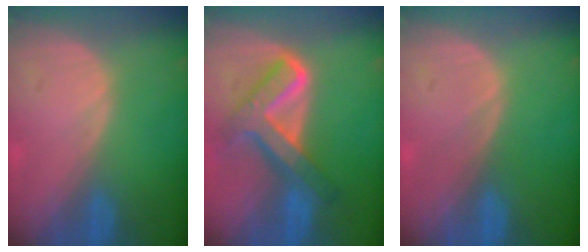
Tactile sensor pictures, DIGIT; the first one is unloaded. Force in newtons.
{"total": 8.2, "press": 8.2, "slide": 0.7}
{"total": 0.0}